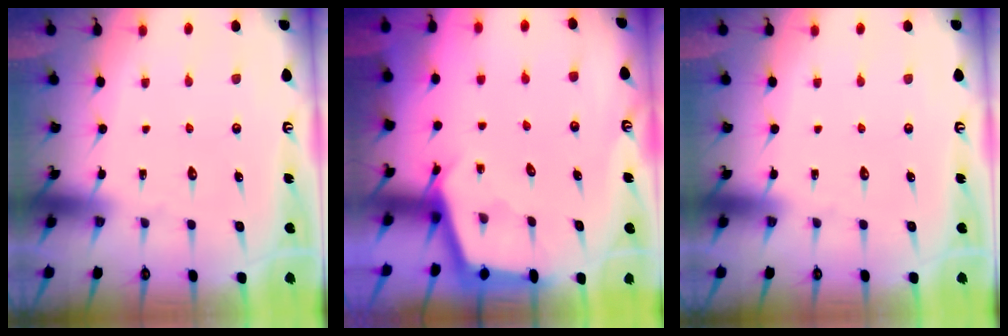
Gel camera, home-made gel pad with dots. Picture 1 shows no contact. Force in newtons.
{"total": 2.9, "press": 2.8, "slide": 0.4}
{"total": 0.0}